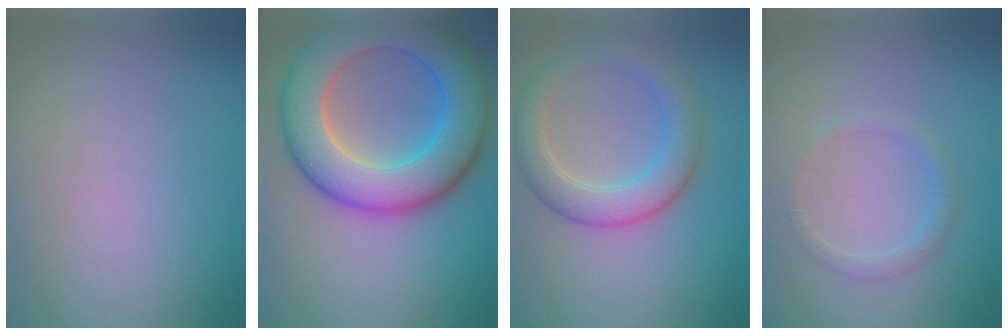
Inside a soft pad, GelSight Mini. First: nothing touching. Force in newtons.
{"total": 11.3, "press": 11.3, "slide": 0.3}
{"total": 4.8, "press": 4.8, "slide": 0.4}
{"total": 1.4, "press": 1.4, "slide": 0.2}